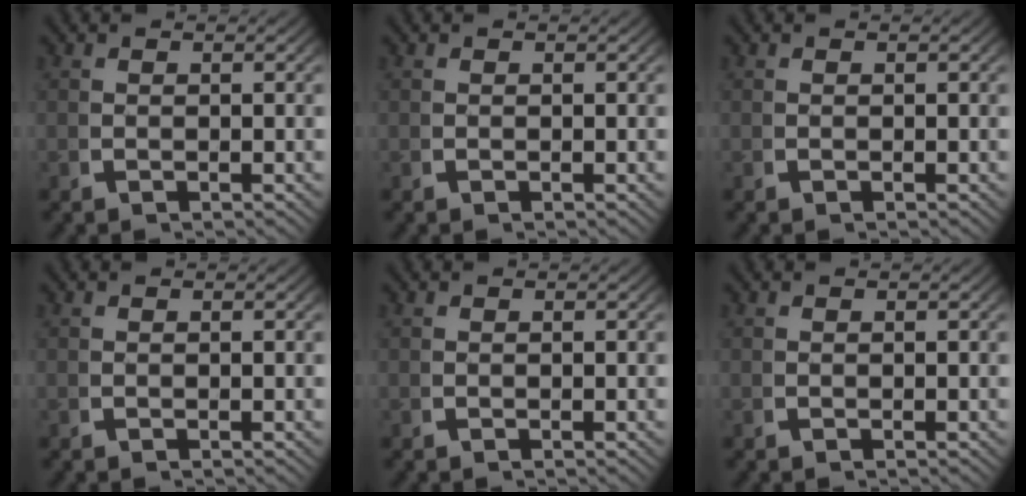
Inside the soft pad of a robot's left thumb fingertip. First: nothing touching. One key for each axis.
{"total": 0.0}
{"total": 0.0}
{"total": 0.0}
{"total": 0.0}
{"total": 0.0}